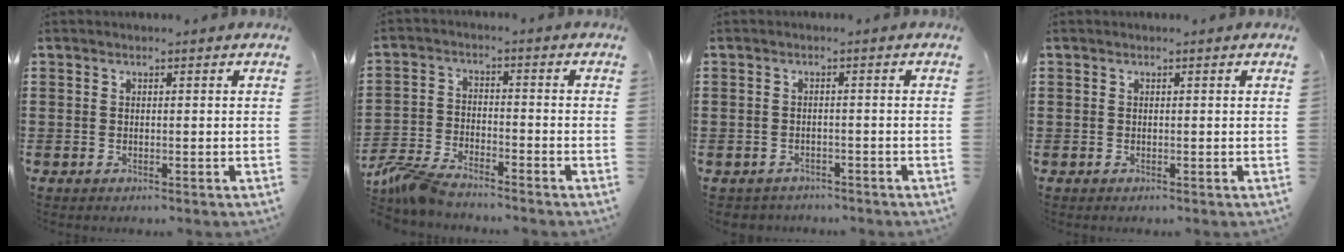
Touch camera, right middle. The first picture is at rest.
{"total": 5.7, "force": [-5.2, 0.7, 2.1], "torque": [-0.070, -0.011, -0.108]}
{"total": 1.6, "force": [-1.5, 0.3, -0.1], "torque": [-0.006, -0.002, -0.035]}
{"total": 0.0}